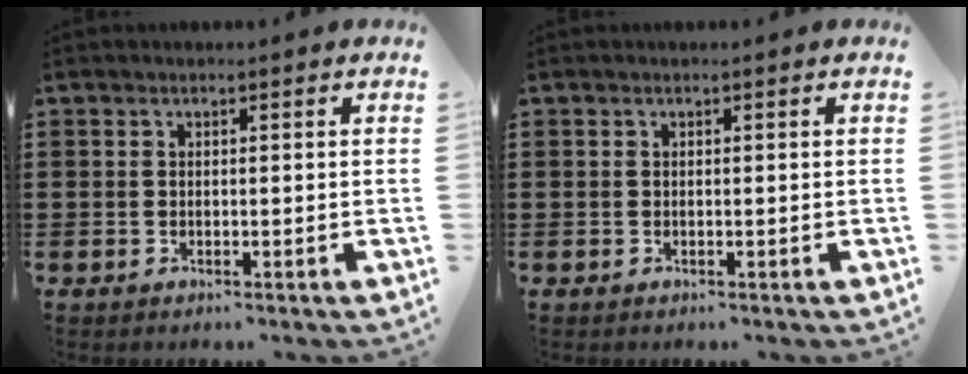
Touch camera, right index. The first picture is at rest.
{"total": 0.0}